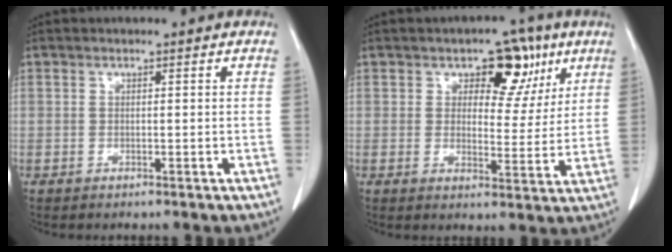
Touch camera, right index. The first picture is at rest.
{"total": 8.3, "force": [4.2, 4.8, 5.3], "torque": [-0.051, 0.011, 0.056]}